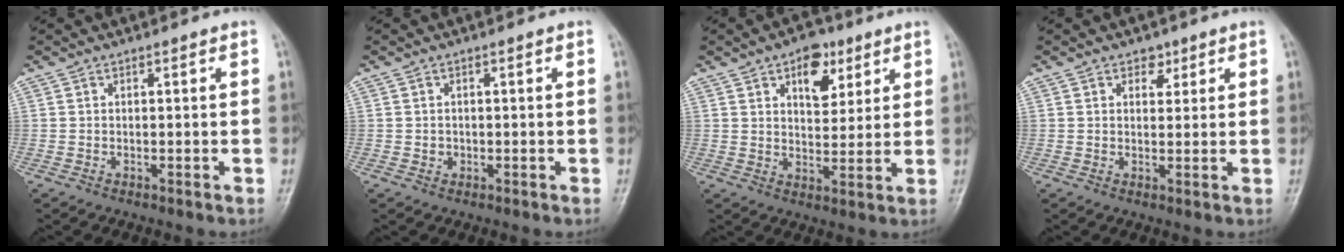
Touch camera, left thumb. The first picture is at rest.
{"total": 1.5, "force": [-0.3, 1.4, 0.5], "torque": [-0.001, 0.005, -0.003]}
{"total": 9.0, "force": [4.5, 5.3, 5.7], "torque": [-0.048, -0.018, 0.065]}
{"total": 2.8, "force": [1.5, 2.0, 1.1], "torque": [0.004, -0.006, 0.019]}